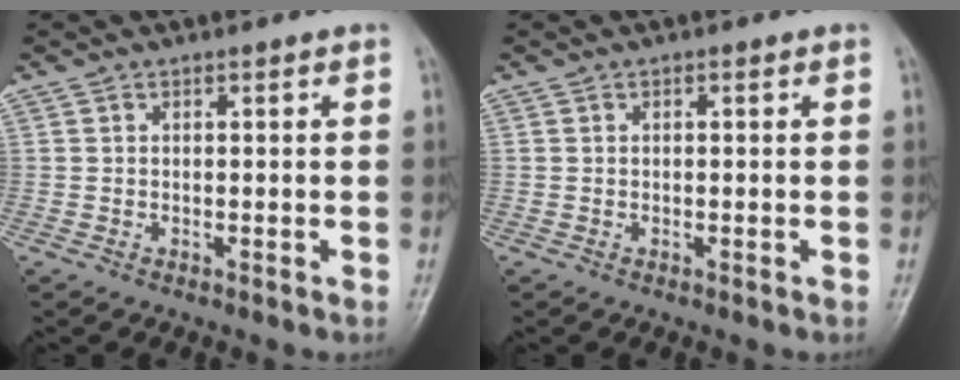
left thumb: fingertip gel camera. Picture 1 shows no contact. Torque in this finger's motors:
{"motor_torque": [-0.02, 0.02, -0.01, 0.01, 0.00]}